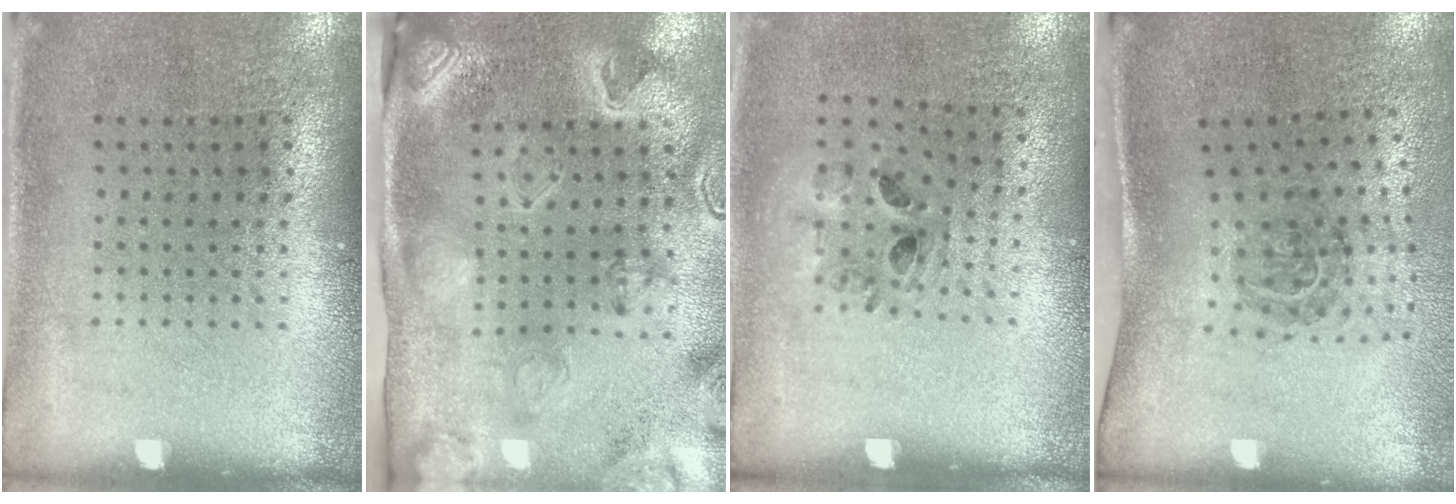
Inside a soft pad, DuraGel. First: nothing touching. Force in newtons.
{"total": 3.1, "press": 3.1, "slide": 0.5}
{"total": 0.9, "press": 0.8, "slide": 0.3}
{"total": 1.9, "press": 1.2, "slide": 1.4}